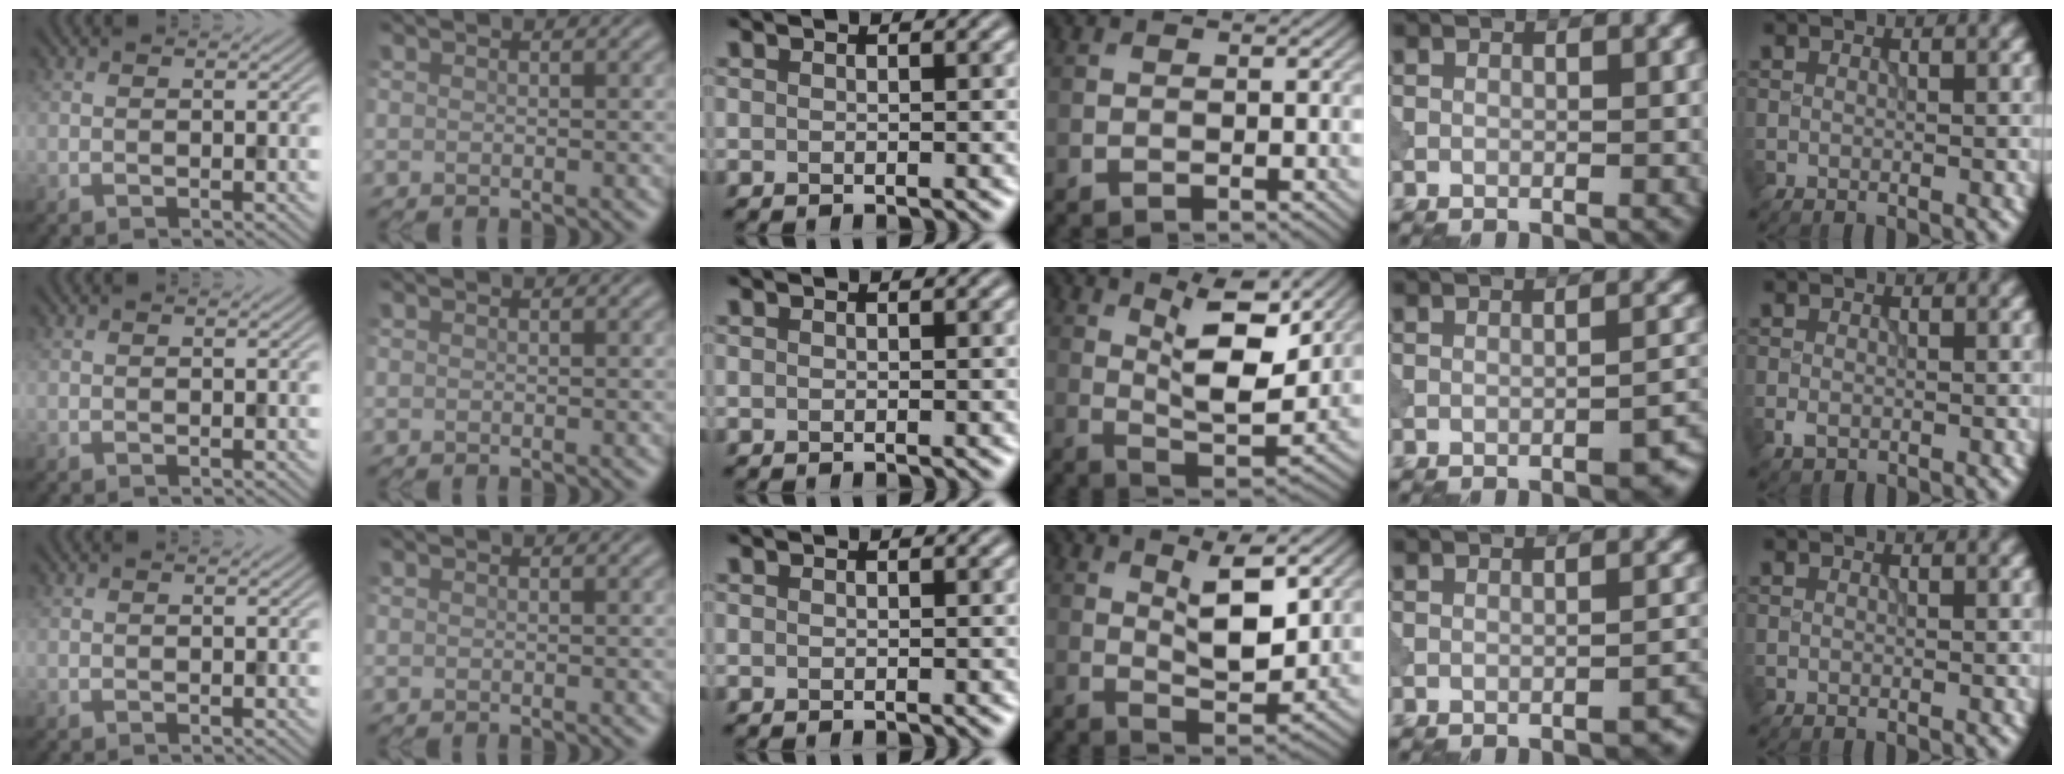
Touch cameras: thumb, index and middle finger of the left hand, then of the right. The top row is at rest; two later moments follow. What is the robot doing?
{"motion": "shake", "object": "bell"}